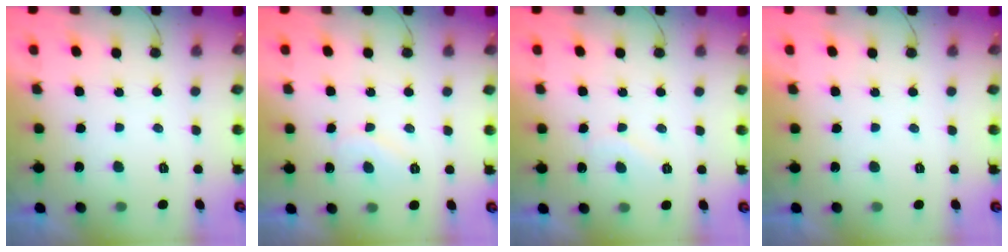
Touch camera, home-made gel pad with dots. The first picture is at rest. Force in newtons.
{"total": 4.8, "press": 4.8, "slide": 0.4}
{"total": 4.7, "press": 4.7, "slide": 0.4}
{"total": 1.7, "press": 1.6, "slide": 0.1}